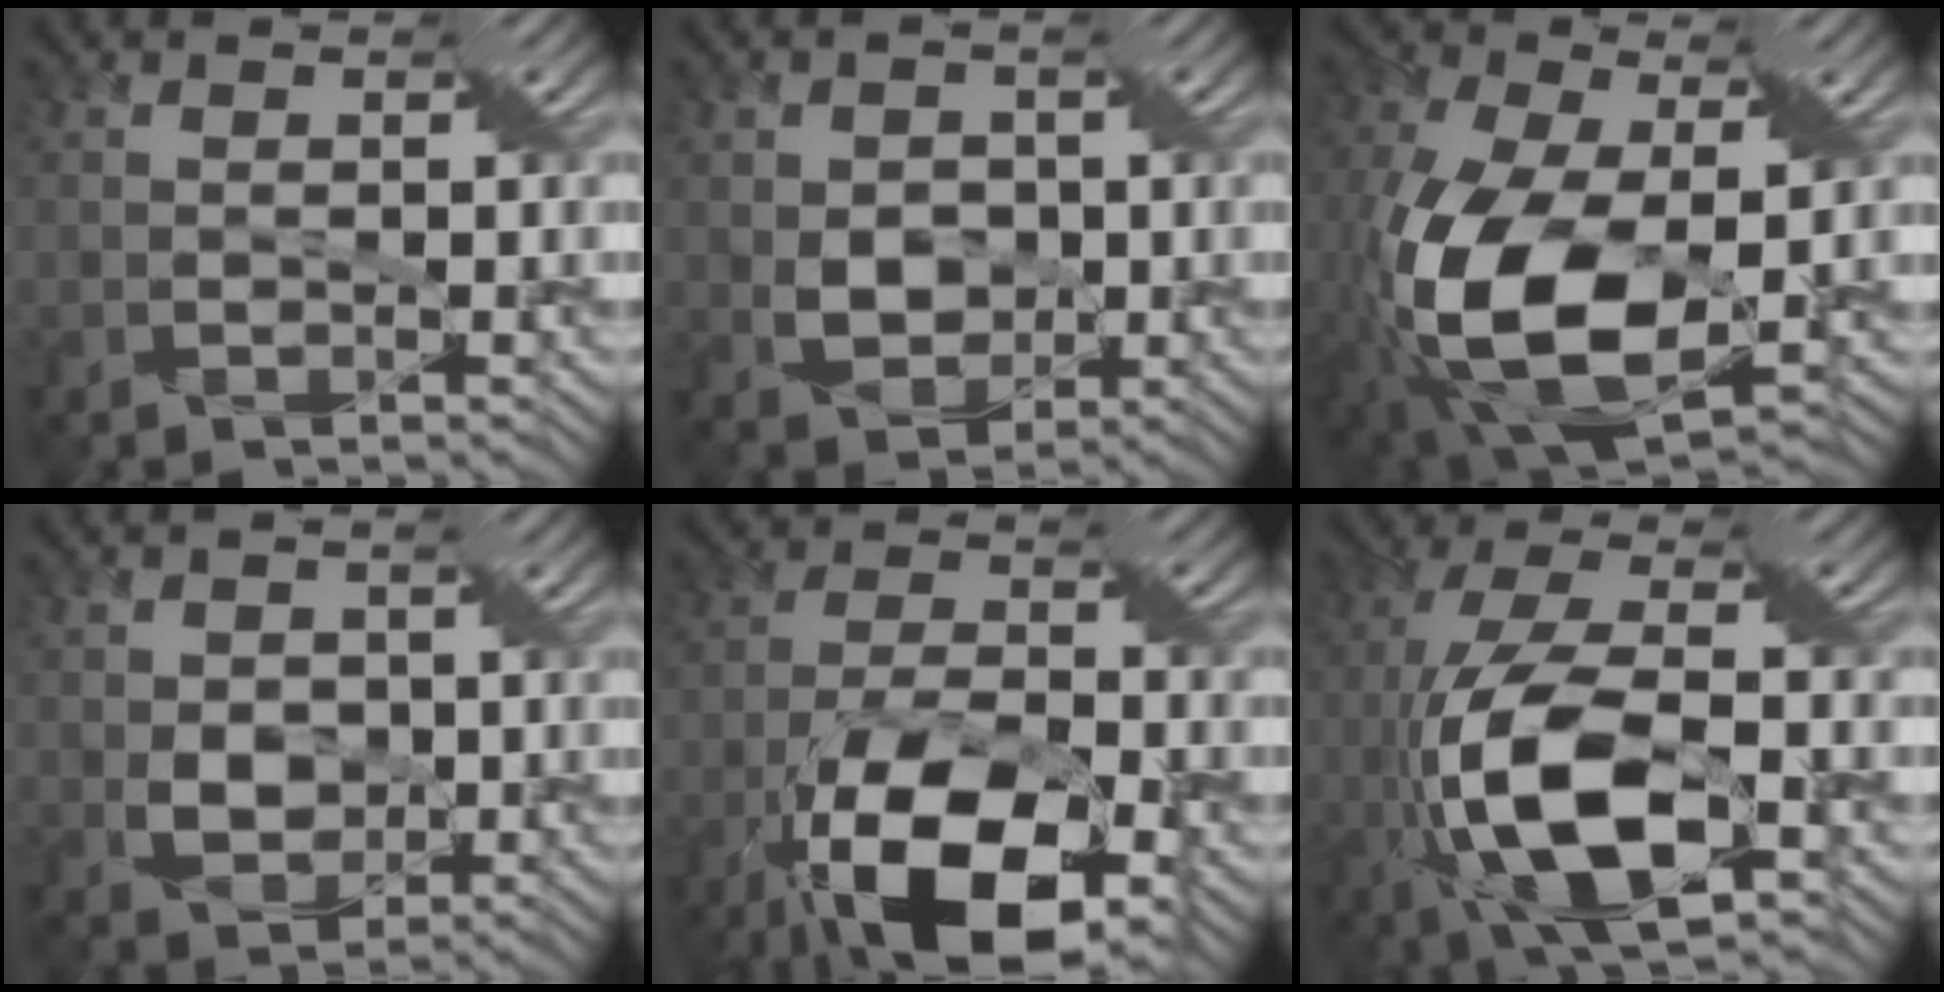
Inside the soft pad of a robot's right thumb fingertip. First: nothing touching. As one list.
[{"total": 4.3, "force": [0.3, 3.4, 2.5], "torque": [-0.079, -0.008, 0.001]}, {"total": 15.5, "force": [-2.7, 8.1, 12.9], "torque": [-0.313, -0.040, -0.040]}, {"total": 4.1, "force": [0.3, 3.3, 2.4], "torque": [-0.069, -0.007, -0.001]}, {"total": 15.9, "force": [-8.5, 6.2, 12.0], "torque": [-0.243, -0.024, -0.151]}, {"total": 13.7, "force": [-3.8, 4.7, 12.3], "torque": [-0.278, -0.008, -0.075]}]